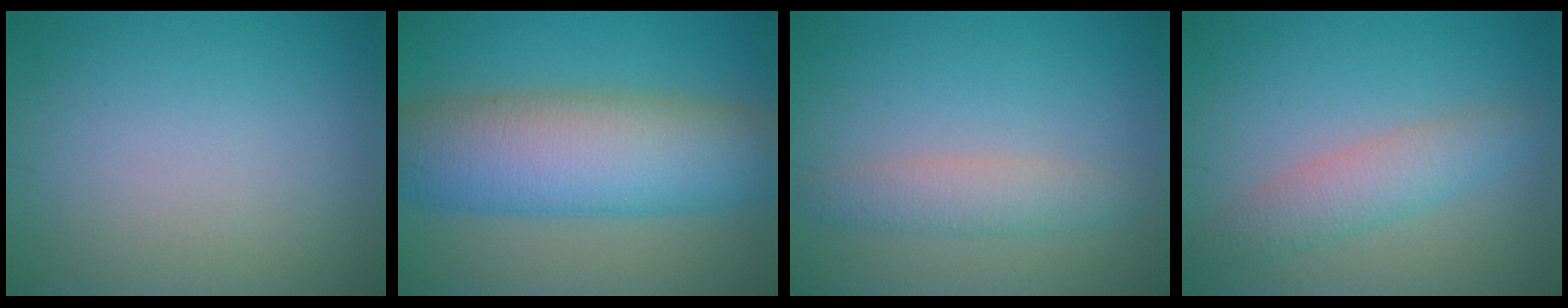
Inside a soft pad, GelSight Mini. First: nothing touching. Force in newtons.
{"total": 11.2, "press": 11.2, "slide": 0.4}
{"total": 2.6, "press": 2.6, "slide": 0.1}
{"total": 3.3, "press": 3.3, "slide": 0.1}